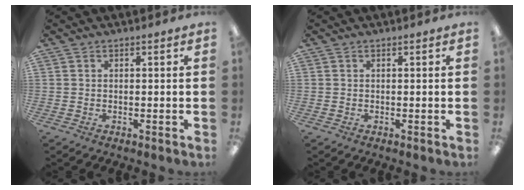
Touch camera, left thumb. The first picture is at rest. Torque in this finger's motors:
{"motor_torque": [-0.01, 0.01, -0.04, 0.03, 0.00]}